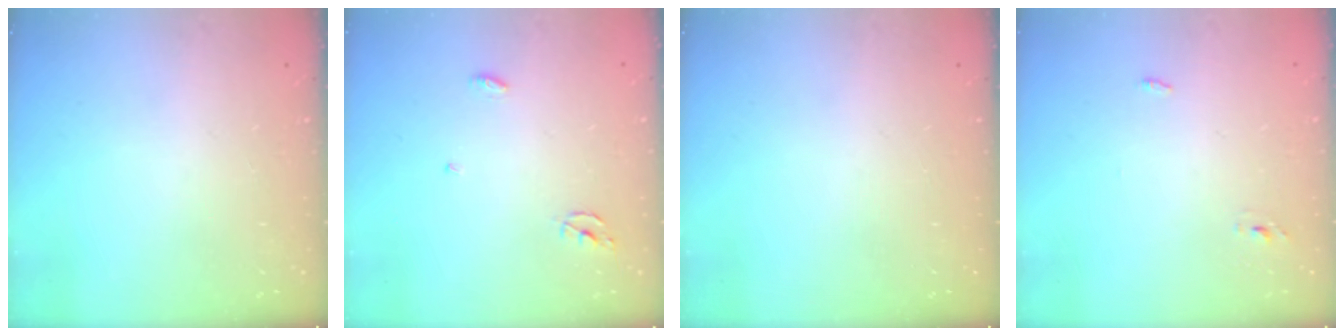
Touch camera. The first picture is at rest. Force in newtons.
{"total": 3.1, "press": 3.1, "slide": 0.2}
{"total": 0.0}
{"total": 2.7, "press": 2.6, "slide": 0.8}